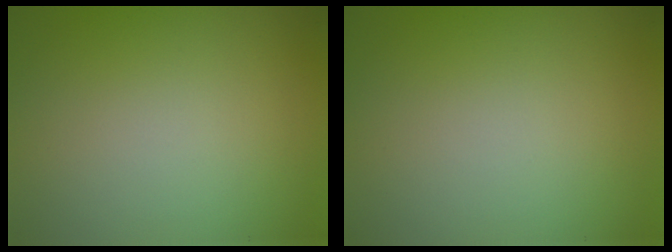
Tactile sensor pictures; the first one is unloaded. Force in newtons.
{"total": 0.0}